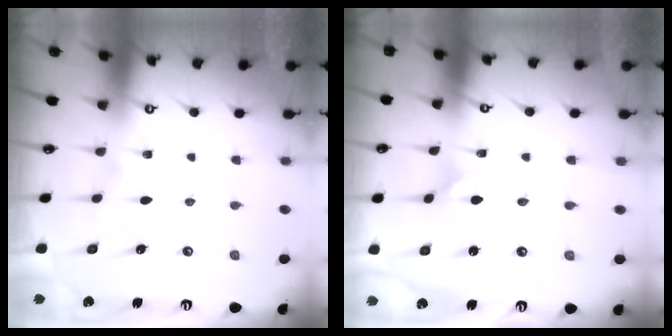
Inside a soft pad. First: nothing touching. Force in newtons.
{"total": 1.4, "press": 1.4, "slide": 0.0}